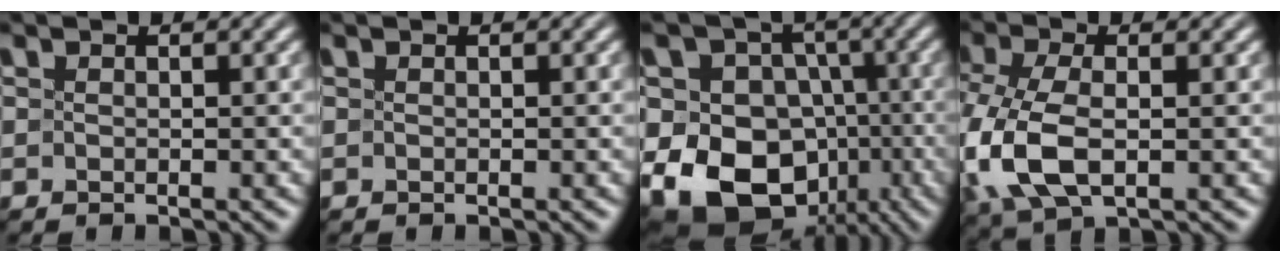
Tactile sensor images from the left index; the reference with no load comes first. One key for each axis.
{"total": 0.0}
{"total": 13.6, "fx": -3.8, "fy": 11.1, "fz": 6.9, "tx": -0.104, "ty": -0.001, "tz": -0.084}
{"total": 7.5, "fx": -1.4, "fy": 4.1, "fz": 6.1, "tx": -0.153, "ty": -0.008, "tz": -0.030}